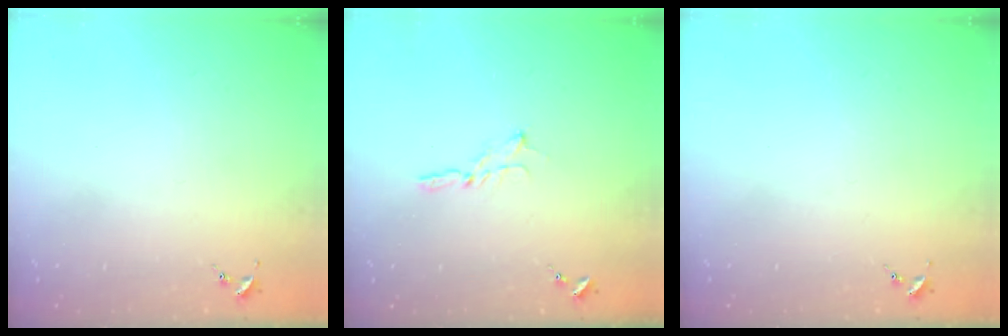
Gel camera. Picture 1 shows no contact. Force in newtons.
{"total": 3.6, "press": 3.6, "slide": 0.1}
{"total": 0.0}